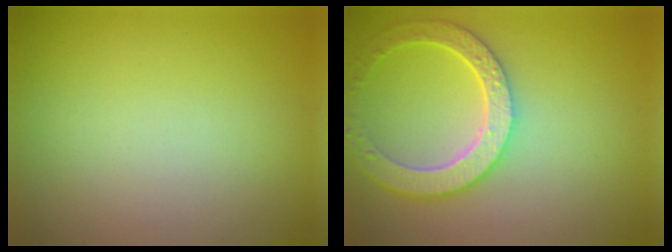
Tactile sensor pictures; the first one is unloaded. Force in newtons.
{"total": 6.0, "press": 4.8, "slide": 3.6}